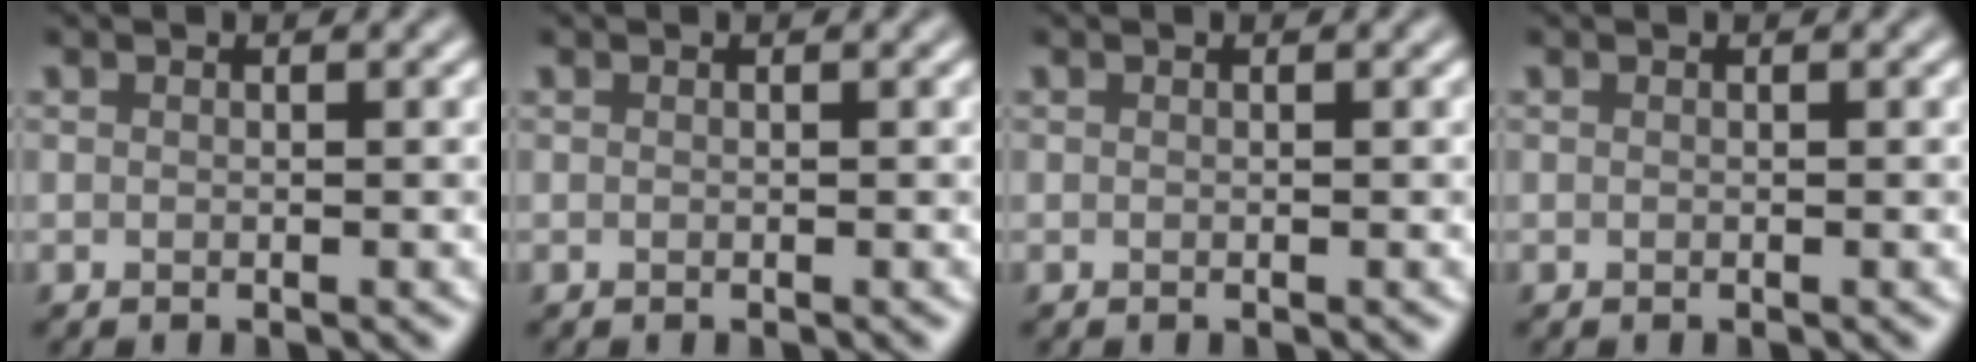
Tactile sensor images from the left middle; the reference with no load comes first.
{"total": 0.0}
{"total": 0.0}
{"total": 0.0}